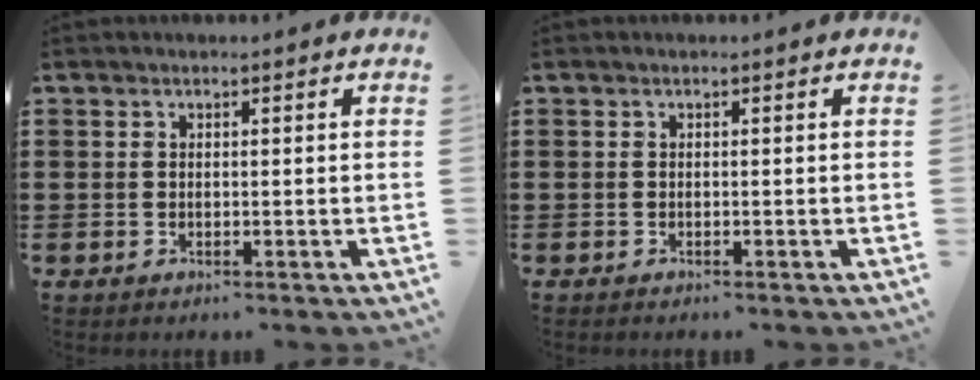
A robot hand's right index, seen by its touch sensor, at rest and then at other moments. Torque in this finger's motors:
{"motor_torque": [0.20, 0.31, 0.01, 0.01]}